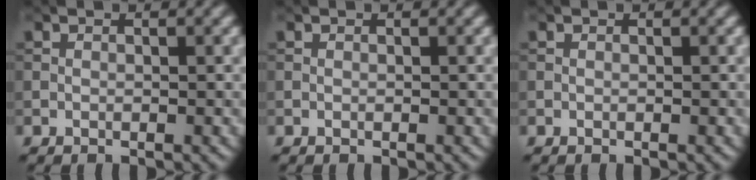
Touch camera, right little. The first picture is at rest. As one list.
[{"total": 0.0}, {"total": 0.0}]